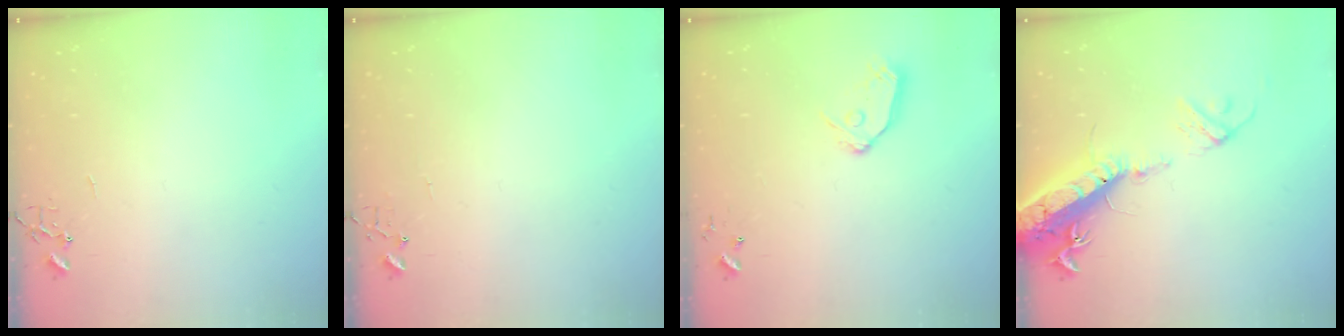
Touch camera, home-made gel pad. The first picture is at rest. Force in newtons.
{"total": 4.2, "press": 4.2, "slide": 0.3}
{"total": 9.2, "press": 9.1, "slide": 0.8}
{"total": 20.7, "press": 20.1, "slide": 4.8}